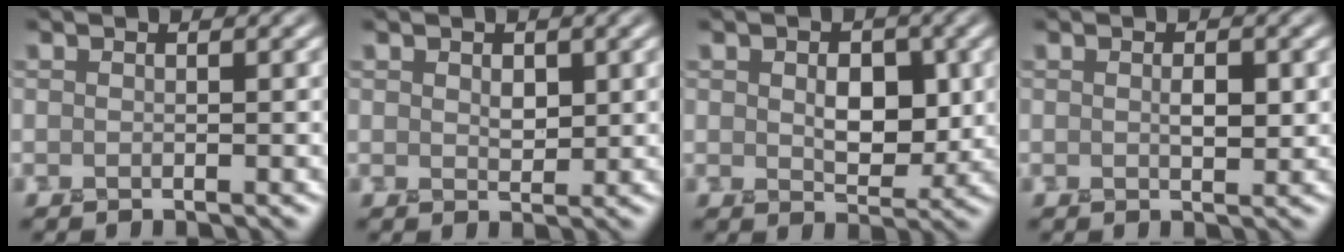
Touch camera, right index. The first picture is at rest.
{"total": 1.0, "force": [0.7, 0.7, 0.4], "torque": [-0.011, 0.007, 0.018]}
{"total": 3.1, "force": [0.6, 2.1, 2.2], "torque": [-0.037, 0.003, 0.017]}
{"total": 1.2, "force": [0.4, 0.4, 1.1], "torque": [-0.025, 0.007, 0.010]}